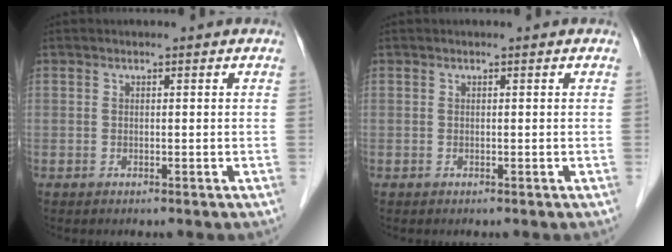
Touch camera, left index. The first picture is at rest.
{"total": 0.0}